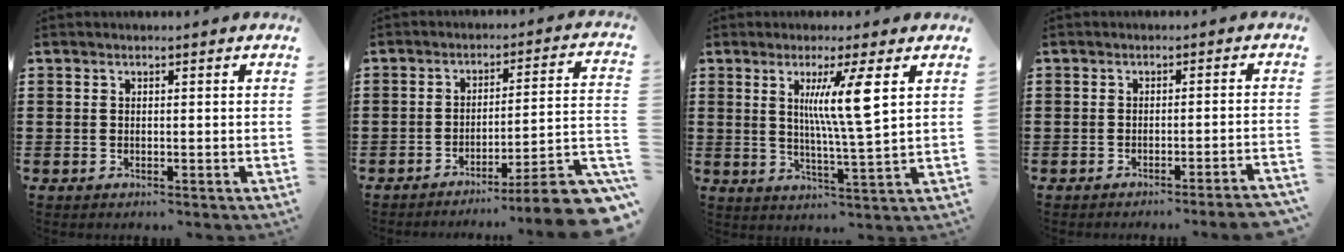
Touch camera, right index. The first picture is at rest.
{"total": 7.9, "force": [-5.8, 0.0, 5.4], "torque": [-0.074, -0.008, -0.114]}
{"total": 8.5, "force": [2.9, 0.0, 8.0], "torque": [-0.153, -0.005, 0.041]}
{"total": 2.4, "force": [-2.0, -0.6, 1.2], "torque": [-0.019, -0.005, -0.041]}